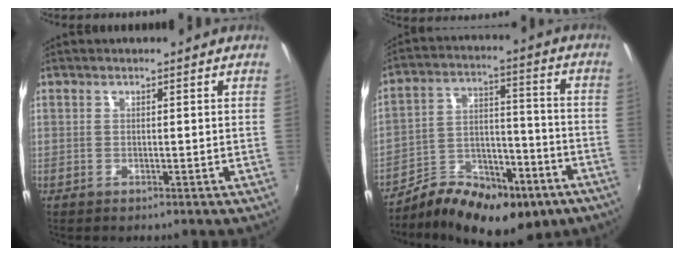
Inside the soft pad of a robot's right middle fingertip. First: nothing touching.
{"total": 19.7, "force": [-12.2, 9.9, 11.8], "torque": [-0.200, 0.003, -0.178]}